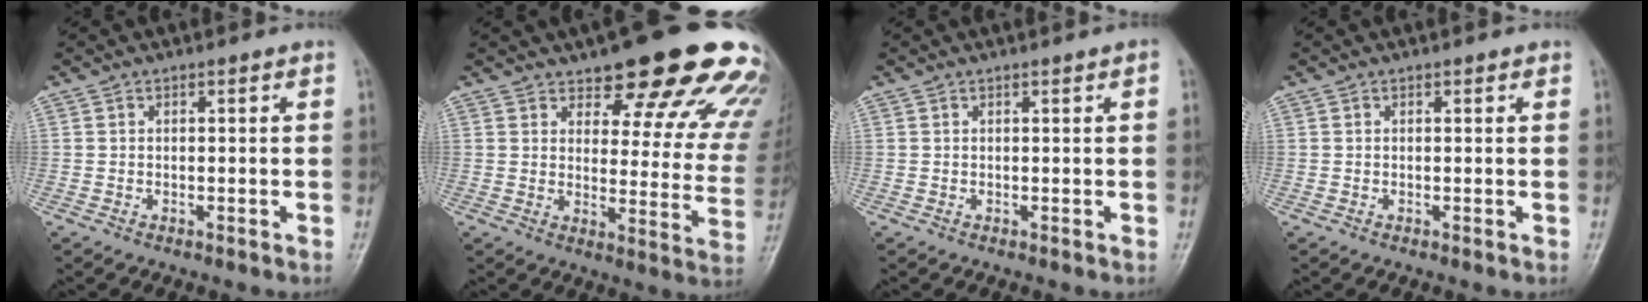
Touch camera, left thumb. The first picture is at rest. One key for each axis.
{"total": 22.4, "fx": 16.4, "fy": 7.6, "fz": 13.3, "tx": -0.119, "ty": -0.080, "tz": 0.194}
{"total": 1.0, "fx": 0.5, "fy": 0.0, "fz": 0.9, "tx": -0.015, "ty": 0.003, "tz": 0.003}
{"total": 0.6, "fx": 0.3, "fy": 0.3, "fz": 0.4, "tx": -0.003, "ty": 0.000, "tz": 0.001}